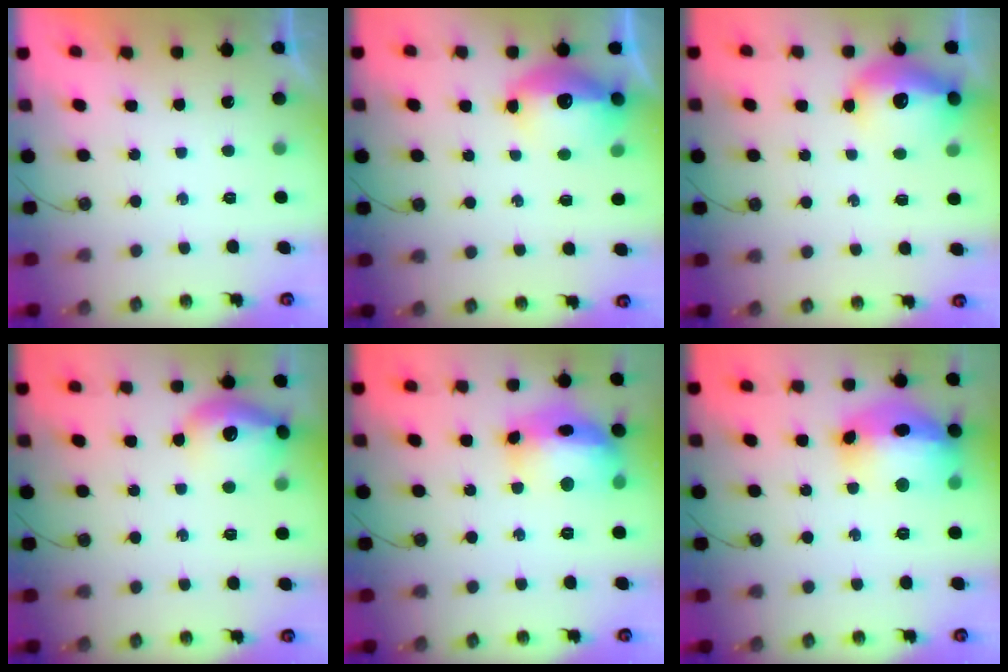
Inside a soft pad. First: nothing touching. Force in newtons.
{"total": 13.7, "press": 13.7, "slide": 1.4}
{"total": 15.6, "press": 15.5, "slide": 1.4}
{"total": 14.3, "press": 14.2, "slide": 1.1}
{"total": 16.7, "press": 16.5, "slide": 2.0}
{"total": 18.9, "press": 18.8, "slide": 1.7}